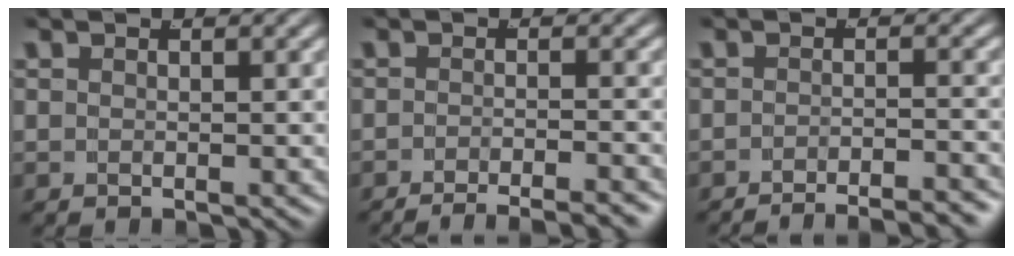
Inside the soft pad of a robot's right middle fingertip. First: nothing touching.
{"total": 5.8, "force": [-5.5, 0.9, 1.7], "torque": [-0.009, -0.006, -0.087]}
{"total": 6.3, "force": [-6.1, 0.7, 1.5], "torque": [-0.001, -0.007, -0.096]}